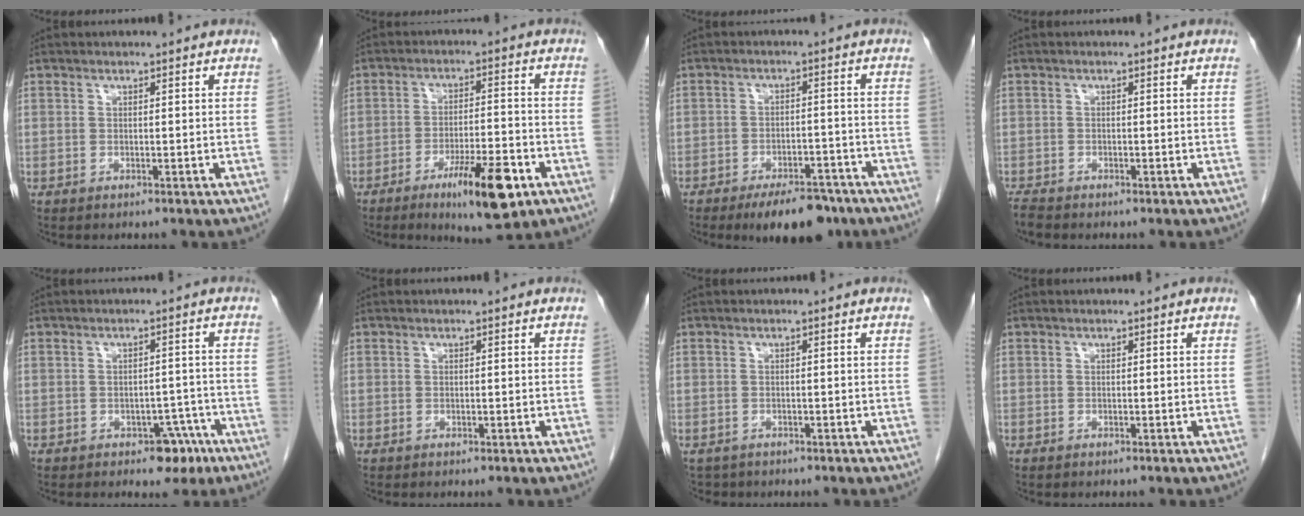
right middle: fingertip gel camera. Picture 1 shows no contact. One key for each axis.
{"total": 10.9, "fx": -5.8, "fy": 1.8, "fz": 9.1, "tx": -0.147, "ty": -0.016, "tz": -0.086}
{"total": 9.1, "fx": -6.7, "fy": 3.5, "fz": 5.0, "tx": -0.066, "ty": 0.000, "tz": -0.101}
{"total": 1.7, "fx": -1.5, "fy": 0.3, "fz": 0.7, "tx": -0.024, "ty": -0.008, "tz": -0.027}
{"total": 4.2, "fx": -2.5, "fy": 2.4, "fz": 2.4, "tx": -0.023, "ty": 0.005, "tz": -0.027}
{"total": 0.0}
{"total": 2.1, "fx": -1.7, "fy": 1.3, "fz": 0.0, "tx": -0.010, "ty": -0.002, "tz": -0.027}
{"total": 0.0}